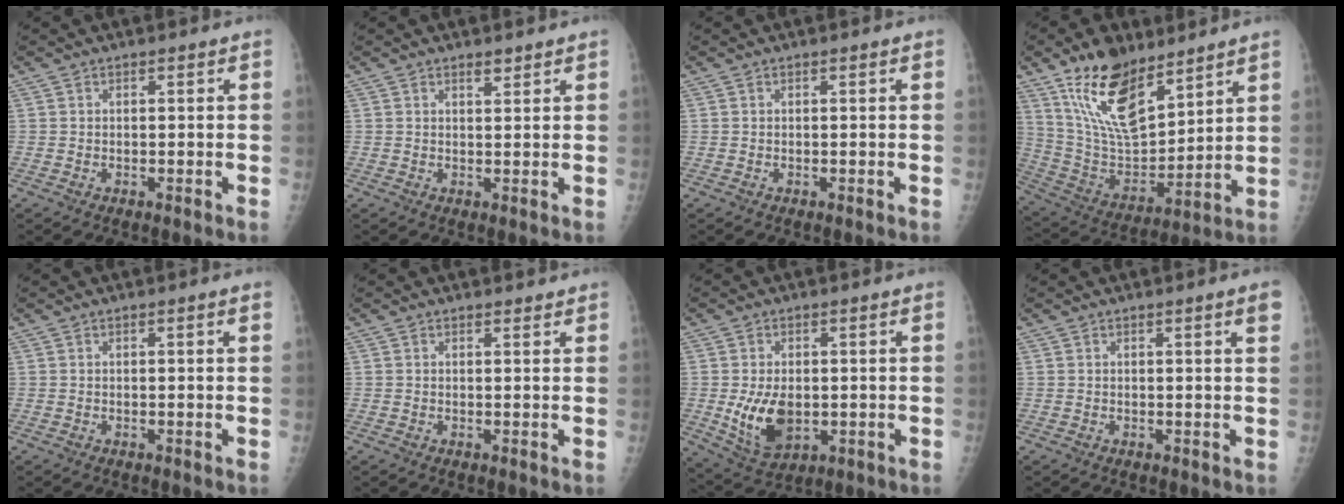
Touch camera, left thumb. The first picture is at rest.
{"total": 1.6, "force": [1.4, 0.6, 0.5], "torque": [0.002, -0.009, 0.020]}
{"total": 0.0}
{"total": 18.2, "force": [11.8, 8.1, 11.2], "torque": [-0.163, -0.064, 0.234]}
{"total": 0.7, "force": [0.4, -0.1, 0.6], "torque": [-0.013, 0.000, 0.006]}
{"total": 1.3, "force": [1.2, 0.5, 0.2], "torque": [0.008, -0.006, 0.017]}
{"total": 8.8, "force": [-0.6, 5.7, 6.7], "torque": [-0.103, -0.014, 0.005]}
{"total": 2.0, "force": [1.1, -0.2, 1.6], "torque": [-0.022, -0.005, 0.014]}